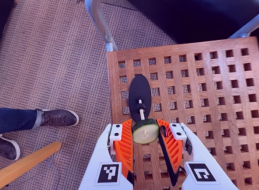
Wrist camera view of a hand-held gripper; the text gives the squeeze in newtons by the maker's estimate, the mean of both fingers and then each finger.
{"total": 8.6, "left": 8.2, "right": 8.9}